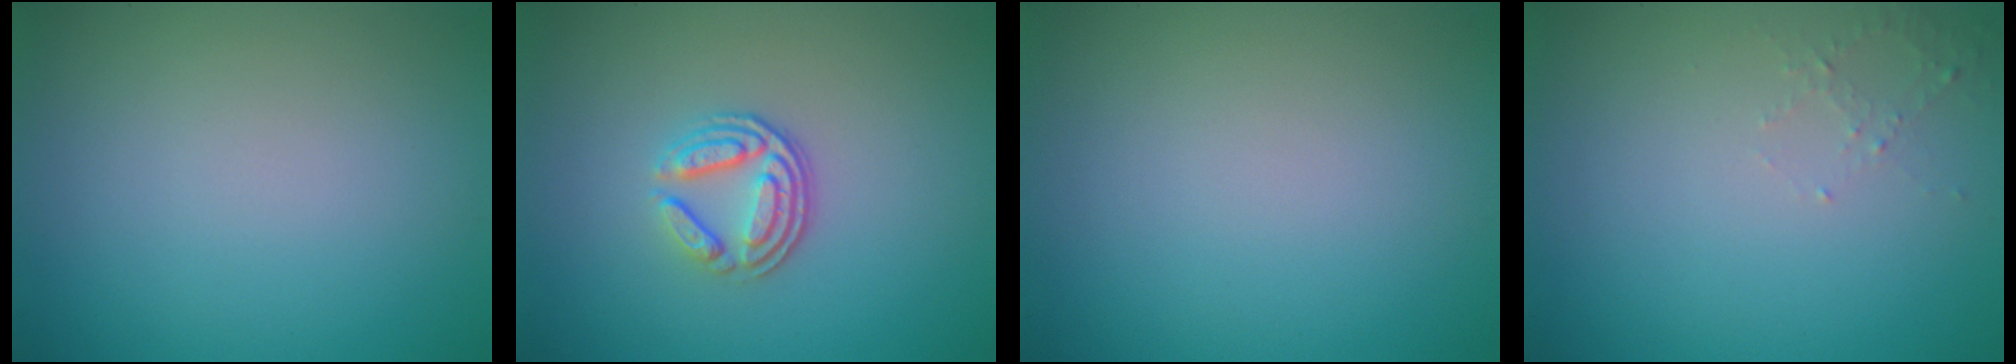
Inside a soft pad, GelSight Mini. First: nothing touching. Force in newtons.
{"total": 3.5, "press": 2.6, "slide": 2.3}
{"total": 0.0}
{"total": 1.1, "press": 1.0, "slide": 0.4}